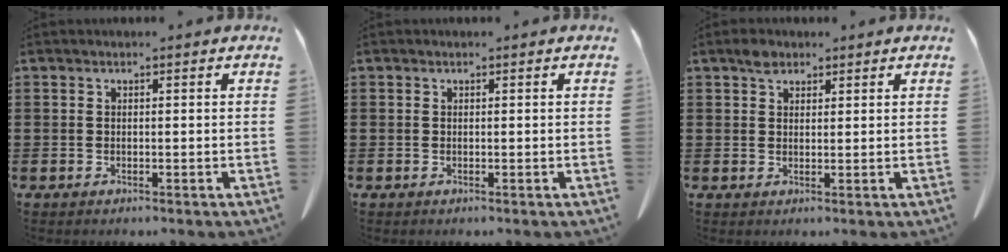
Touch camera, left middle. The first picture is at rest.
{"total": 0.0}
{"total": 2.3, "force": [1.6, 1.3, 1.0], "torque": [-0.015, 0.001, 0.029]}